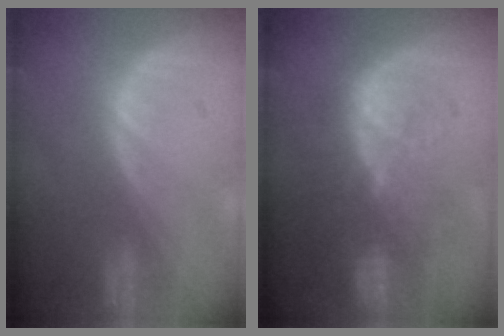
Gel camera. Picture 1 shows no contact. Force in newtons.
{"total": 11.4, "press": 10.0, "slide": 5.5}